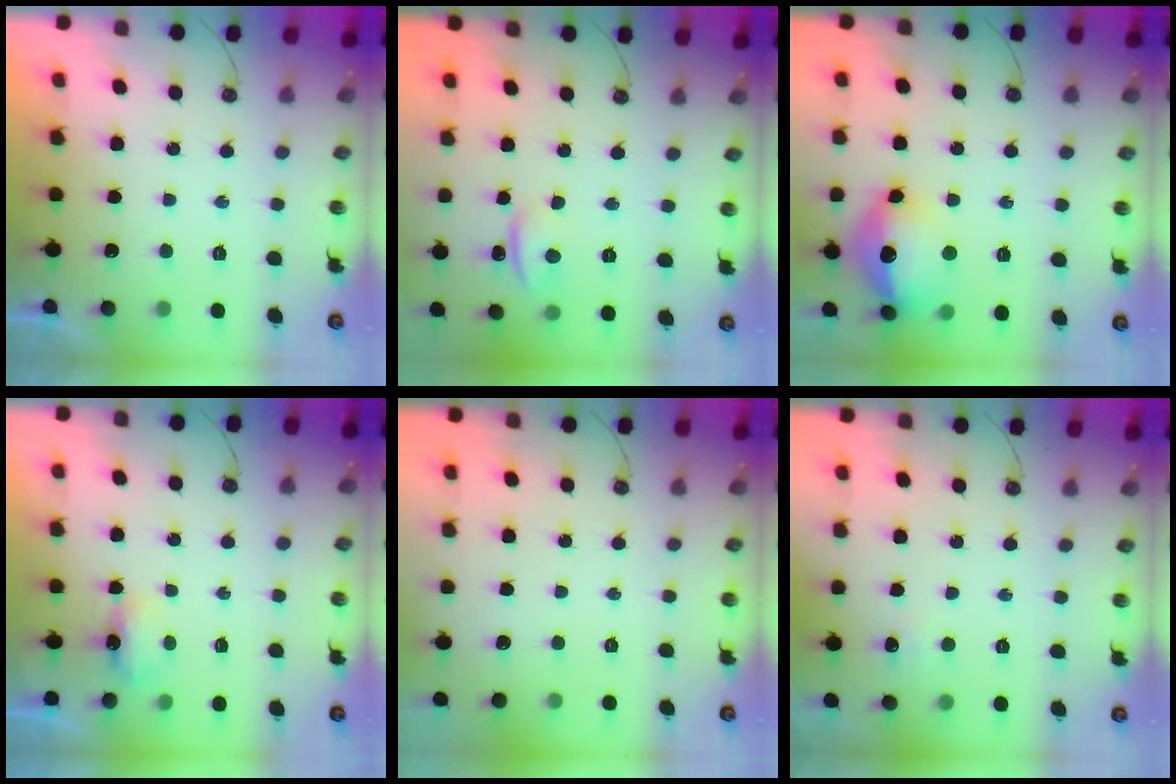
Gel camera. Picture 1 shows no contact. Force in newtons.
{"total": 2.2, "press": 1.7, "slide": 1.5}
{"total": 16.7, "press": 16.7, "slide": 1.5}
{"total": 3.2, "press": 3.1, "slide": 0.5}
{"total": 0.0}
{"total": 3.8, "press": 3.7, "slide": 0.5}